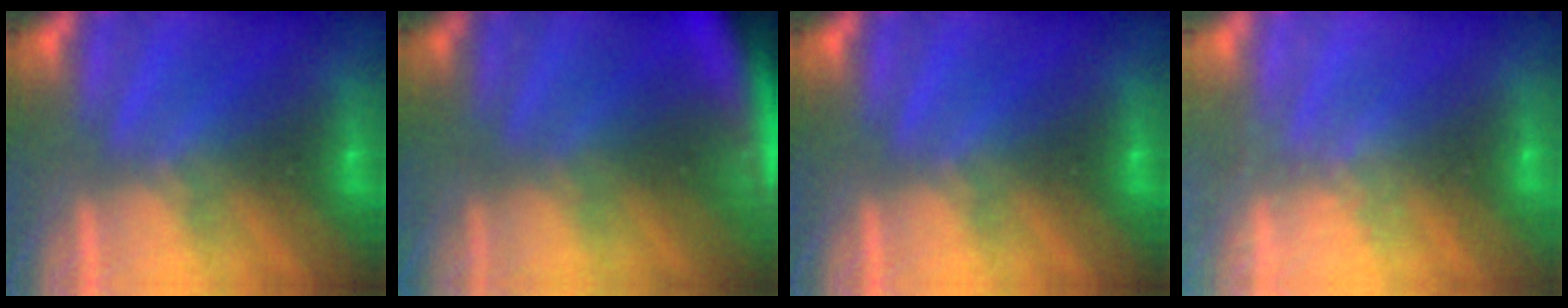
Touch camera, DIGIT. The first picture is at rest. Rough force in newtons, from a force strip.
{"total": 6.1}
{"total": 0.0}
{"total": 2.2}